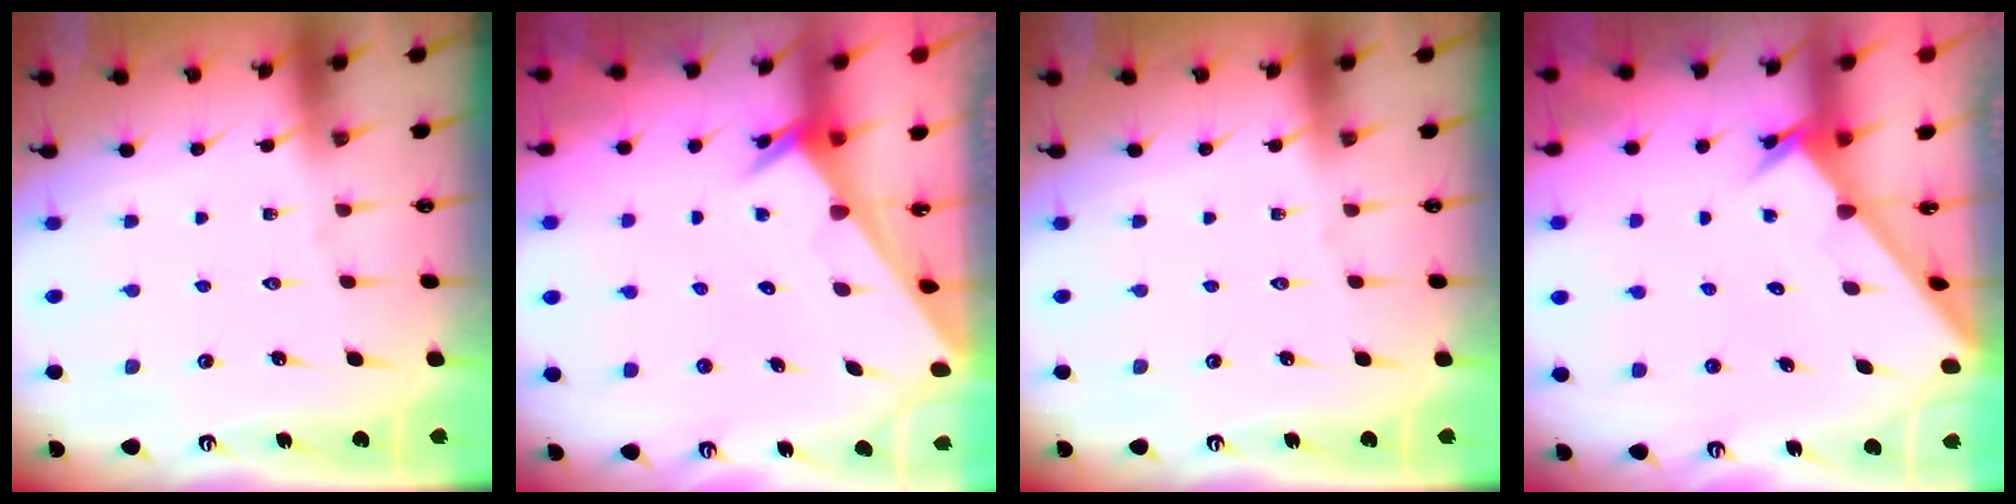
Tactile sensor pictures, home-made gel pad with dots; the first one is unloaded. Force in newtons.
{"total": 3.4, "press": 3.4, "slide": 0.4}
{"total": 0.0}
{"total": 2.5, "press": 2.5, "slide": 0.2}